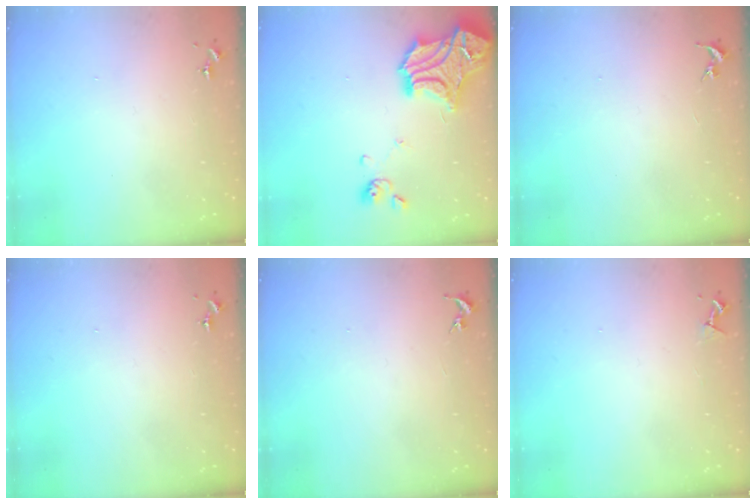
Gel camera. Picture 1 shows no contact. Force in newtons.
{"total": 20.6, "press": 20.5, "slide": 1.8}
{"total": 0.0}
{"total": 0.0}
{"total": 0.0}
{"total": 3.5, "press": 3.5, "slide": 0.6}